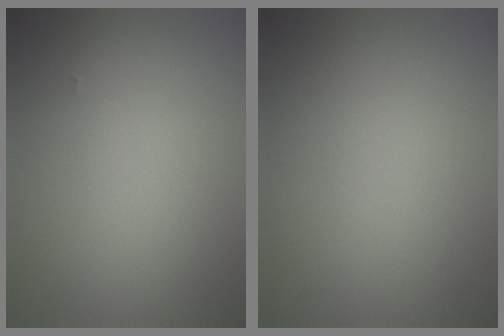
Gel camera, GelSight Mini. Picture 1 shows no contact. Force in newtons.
{"total": 0.0}